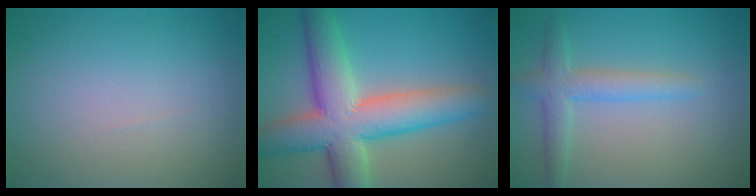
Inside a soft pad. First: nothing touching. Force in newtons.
{"total": 9.8, "press": 9.8, "slide": 0.5}
{"total": 3.0, "press": 3.0, "slide": 0.2}